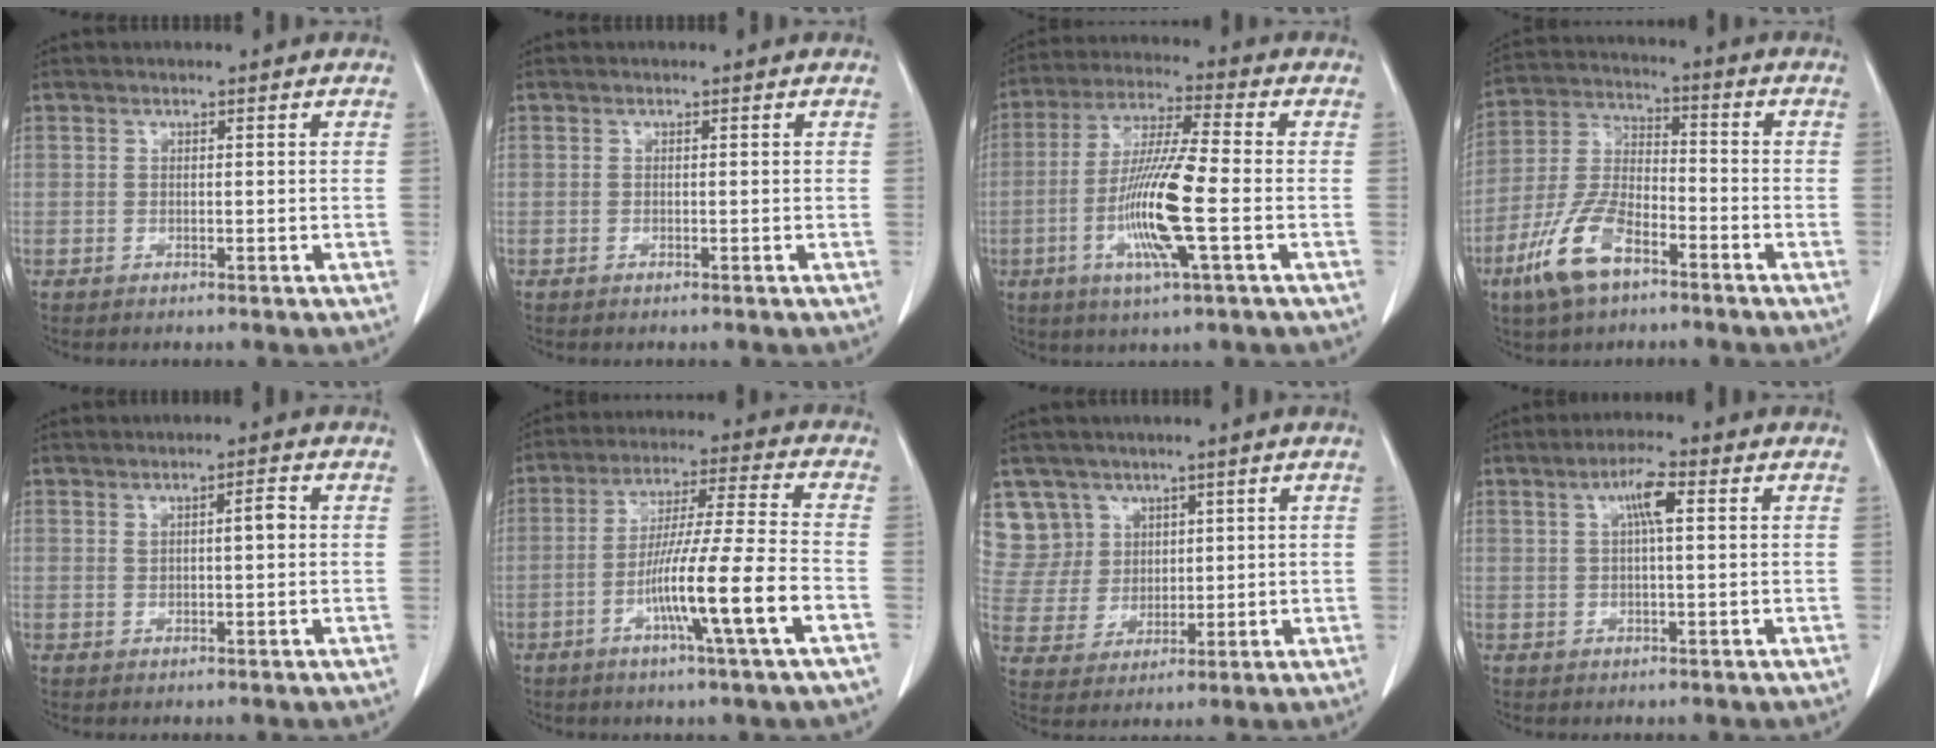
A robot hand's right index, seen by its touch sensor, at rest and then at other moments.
{"total": 0.0}
{"total": 12.7, "force": [-3.1, 0.3, 12.3], "torque": [-0.245, -0.011, -0.064]}
{"total": 11.5, "force": [-6.7, 4.7, 8.2], "torque": [-0.187, 0.000, -0.129]}
{"total": 2.4, "force": [0.6, 0.5, 2.3], "torque": [-0.036, 0.004, 0.010]}
{"total": 13.3, "force": [-4.9, -1.1, 12.3], "torque": [-0.217, -0.007, -0.088]}
{"total": 8.6, "force": [5.3, 6.8, -0.3], "torque": [0.004, 0.019, 0.119]}
{"total": 4.3, "force": [1.3, 0.5, 4.1], "torque": [-0.076, 0.008, 0.023]}